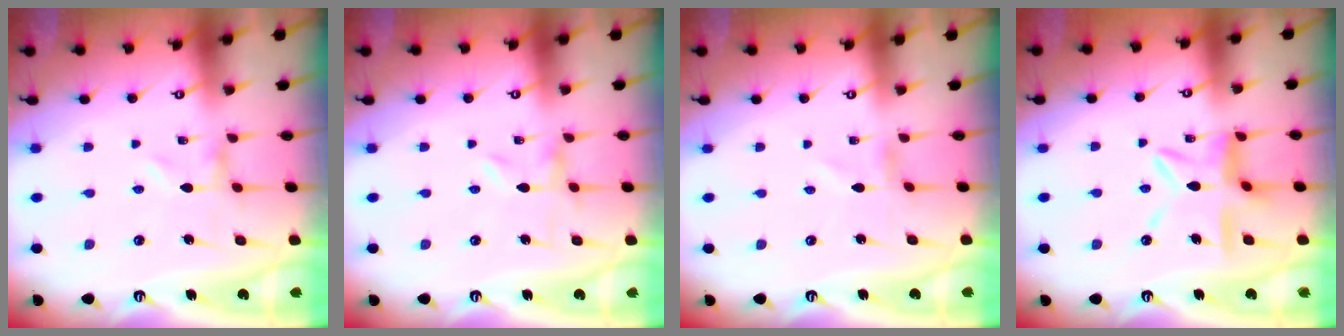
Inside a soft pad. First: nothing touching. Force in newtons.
{"total": 0.0}
{"total": 1.0, "press": 1.0, "slide": 0.1}
{"total": 11.9, "press": 11.8, "slide": 1.2}